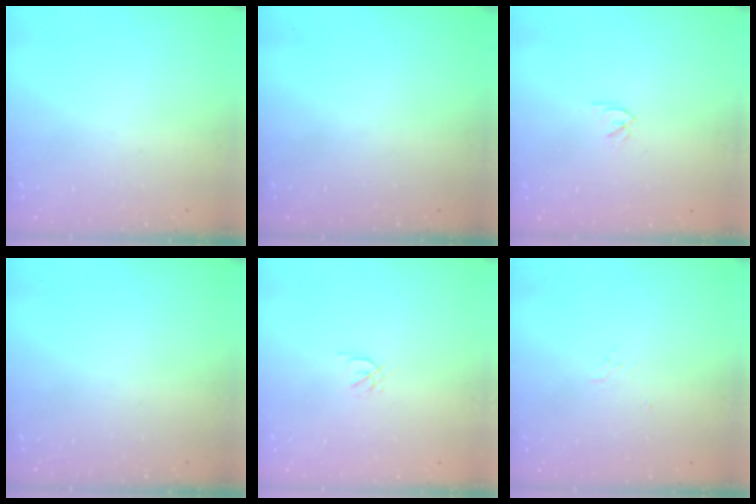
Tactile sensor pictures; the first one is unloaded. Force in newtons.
{"total": 0.0}
{"total": 1.8, "press": 1.7, "slide": 0.5}
{"total": 0.0}
{"total": 1.7, "press": 1.6, "slide": 0.5}
{"total": 4.1, "press": 4.0, "slide": 0.5}